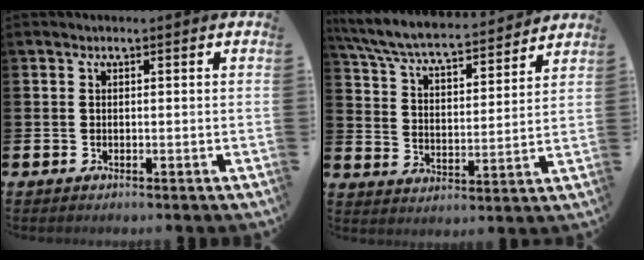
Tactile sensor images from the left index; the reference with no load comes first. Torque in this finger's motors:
{"motor_torque": [1.07, -1.07, 0.63, 0.21]}